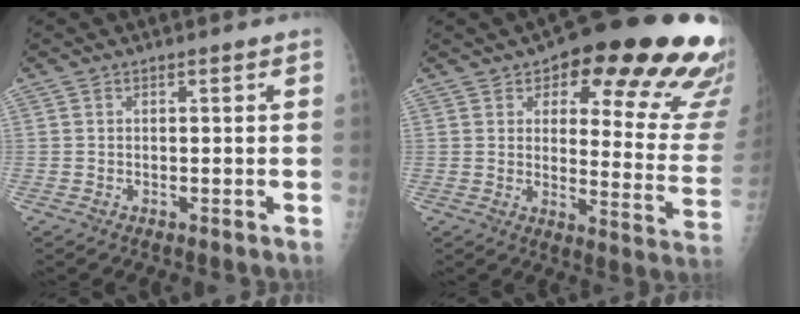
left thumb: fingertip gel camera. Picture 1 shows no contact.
{"total": 23.7, "force": [14.9, 8.0, 16.6], "torque": [-0.155, -0.076, 0.182]}